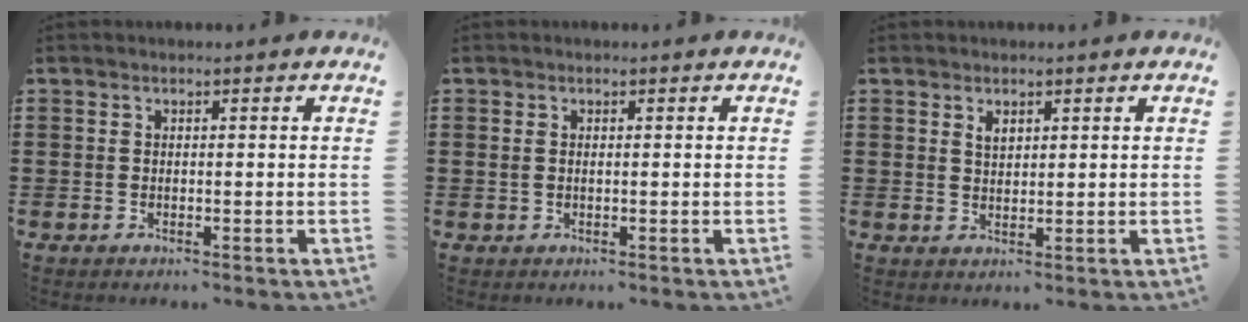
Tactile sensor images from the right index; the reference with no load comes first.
{"total": 0.8, "force": [0.2, 0.4, 0.7], "torque": [-0.015, 0.003, 0.003]}
{"total": 1.7, "force": [1.1, 0.9, 0.8], "torque": [-0.018, 0.004, 0.020]}